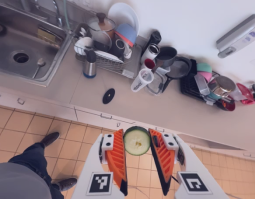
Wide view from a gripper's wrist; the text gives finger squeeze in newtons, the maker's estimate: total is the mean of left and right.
{"total": 7.4, "left": 7.4, "right": 7.4}